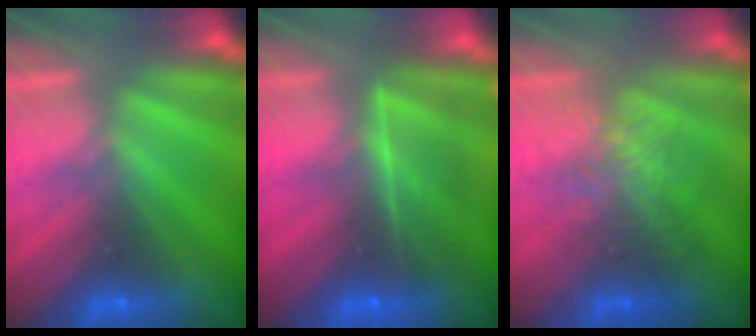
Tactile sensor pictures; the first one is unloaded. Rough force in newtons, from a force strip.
{"total": 6.3}
{"total": 2.7}